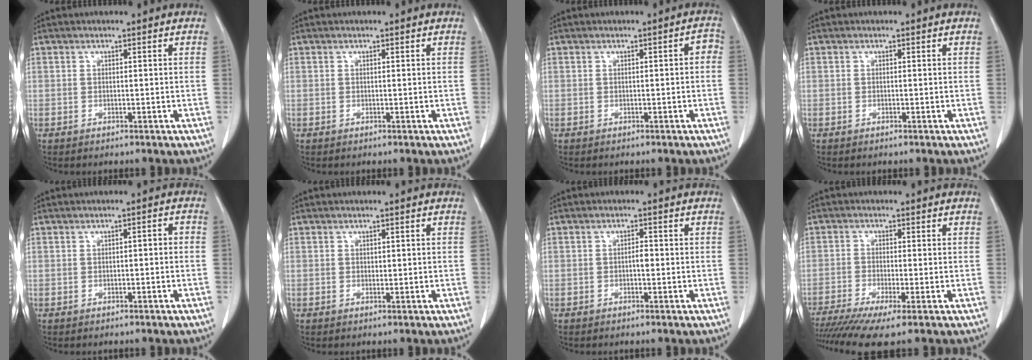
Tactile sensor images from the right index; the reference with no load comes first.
{"total": 0.0}
{"total": 1.5, "force": [-0.2, 0.5, 1.4], "torque": [-0.009, 0.008, -0.004]}
{"total": 0.0}
{"total": 1.3, "force": [-0.3, 0.5, 1.2], "torque": [-0.017, 0.005, -0.002]}
{"total": 0.6, "force": [0.2, 0.4, 0.4], "torque": [-0.003, -0.001, 0.005]}
{"total": 1.2, "force": [-0.2, 0.4, 1.1], "torque": [-0.017, 0.003, -0.005]}
{"total": 9.4, "force": [-6.6, 0.4, 6.6], "torque": [-0.107, -0.014, -0.110]}